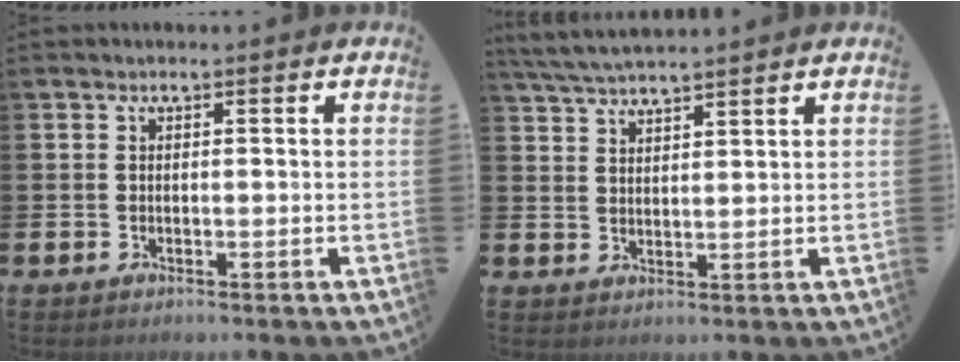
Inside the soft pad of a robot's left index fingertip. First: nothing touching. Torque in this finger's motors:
{"motor_torque": [0.48, -0.82, 0.78, 0.21]}